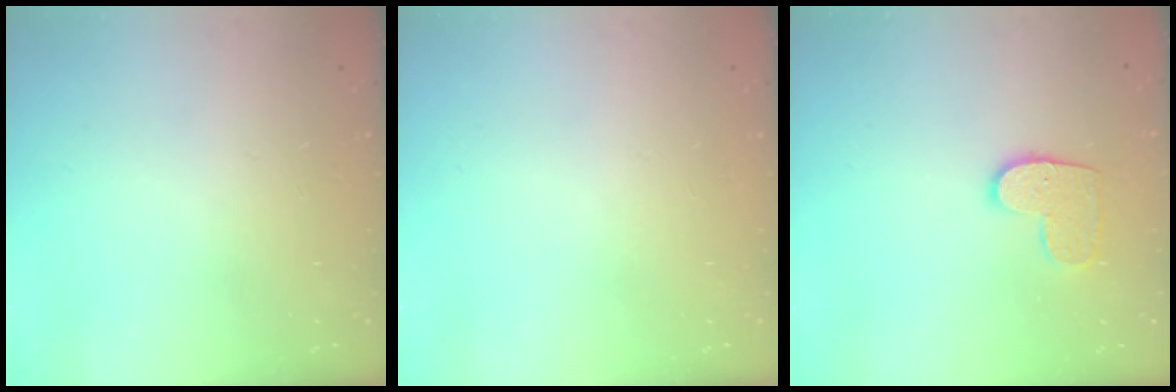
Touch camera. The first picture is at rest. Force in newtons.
{"total": 0.0}
{"total": 8.7, "press": 8.7, "slide": 0.4}